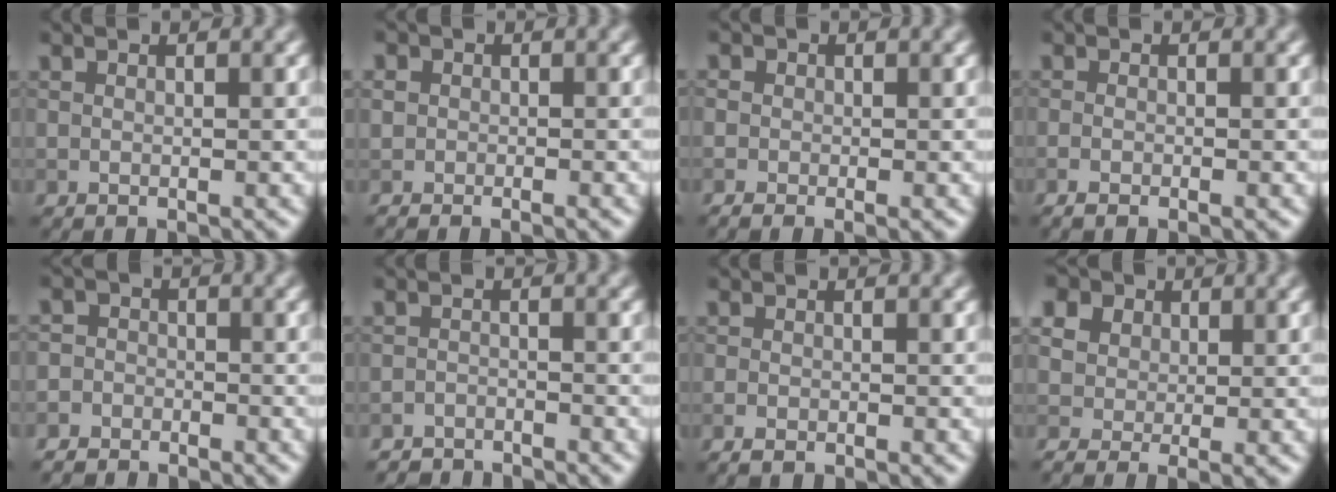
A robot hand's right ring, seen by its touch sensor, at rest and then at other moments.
{"total": 1.6, "force": [-0.9, 1.2, 0.4], "torque": [0.004, 0.003, -0.017]}
{"total": 2.0, "force": [-0.8, 1.3, 1.2], "torque": [-0.016, 0.000, -0.013]}
{"total": 1.9, "force": [-0.9, 0.7, 1.5], "torque": [-0.032, -0.005, -0.008]}
{"total": 4.2, "force": [-3.4, 2.4, 0.7], "torque": [0.005, 0.001, -0.060]}
{"total": 3.1, "force": [-3.0, 0.6, 0.1], "torque": [0.004, -0.002, -0.059]}
{"total": 1.5, "force": [-1.0, 0.4, 1.0], "torque": [-0.022, 0.001, -0.015]}
{"total": 8.8, "force": [1.8, 6.6, 5.5], "torque": [-0.115, 0.026, 0.012]}